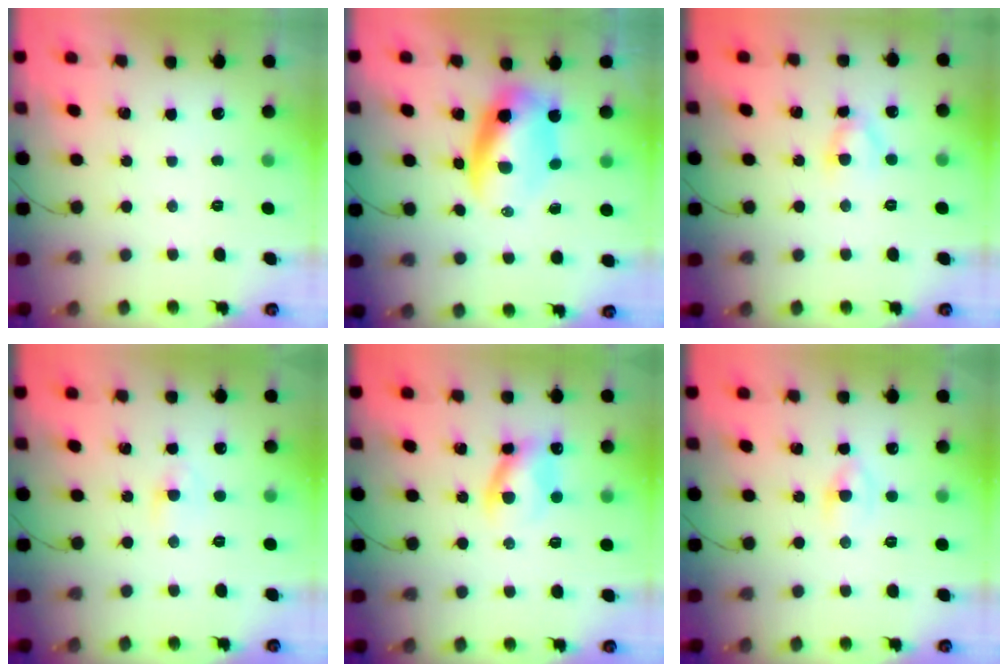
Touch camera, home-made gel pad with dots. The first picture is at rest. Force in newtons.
{"total": 8.0, "press": 7.7, "slide": 2.3}
{"total": 3.2, "press": 3.1, "slide": 1.1}
{"total": 2.3, "press": 2.1, "slide": 0.8}
{"total": 9.5, "press": 9.4, "slide": 1.8}
{"total": 2.2, "press": 1.9, "slide": 1.1}